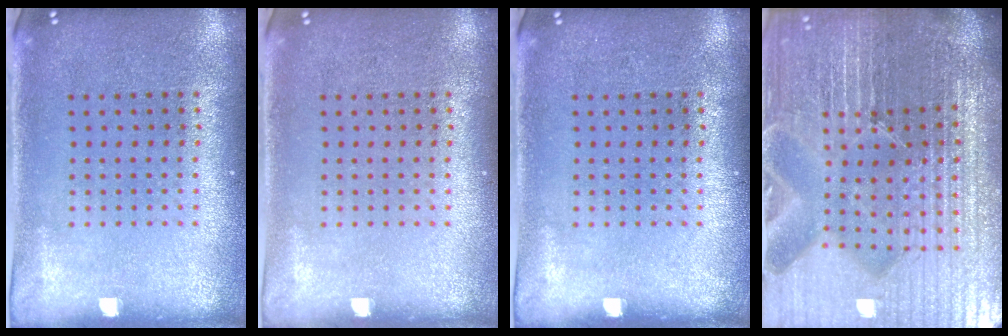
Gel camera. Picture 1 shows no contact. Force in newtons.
{"total": 0.0}
{"total": 0.0}
{"total": 7.2, "press": 6.2, "slide": 3.5}